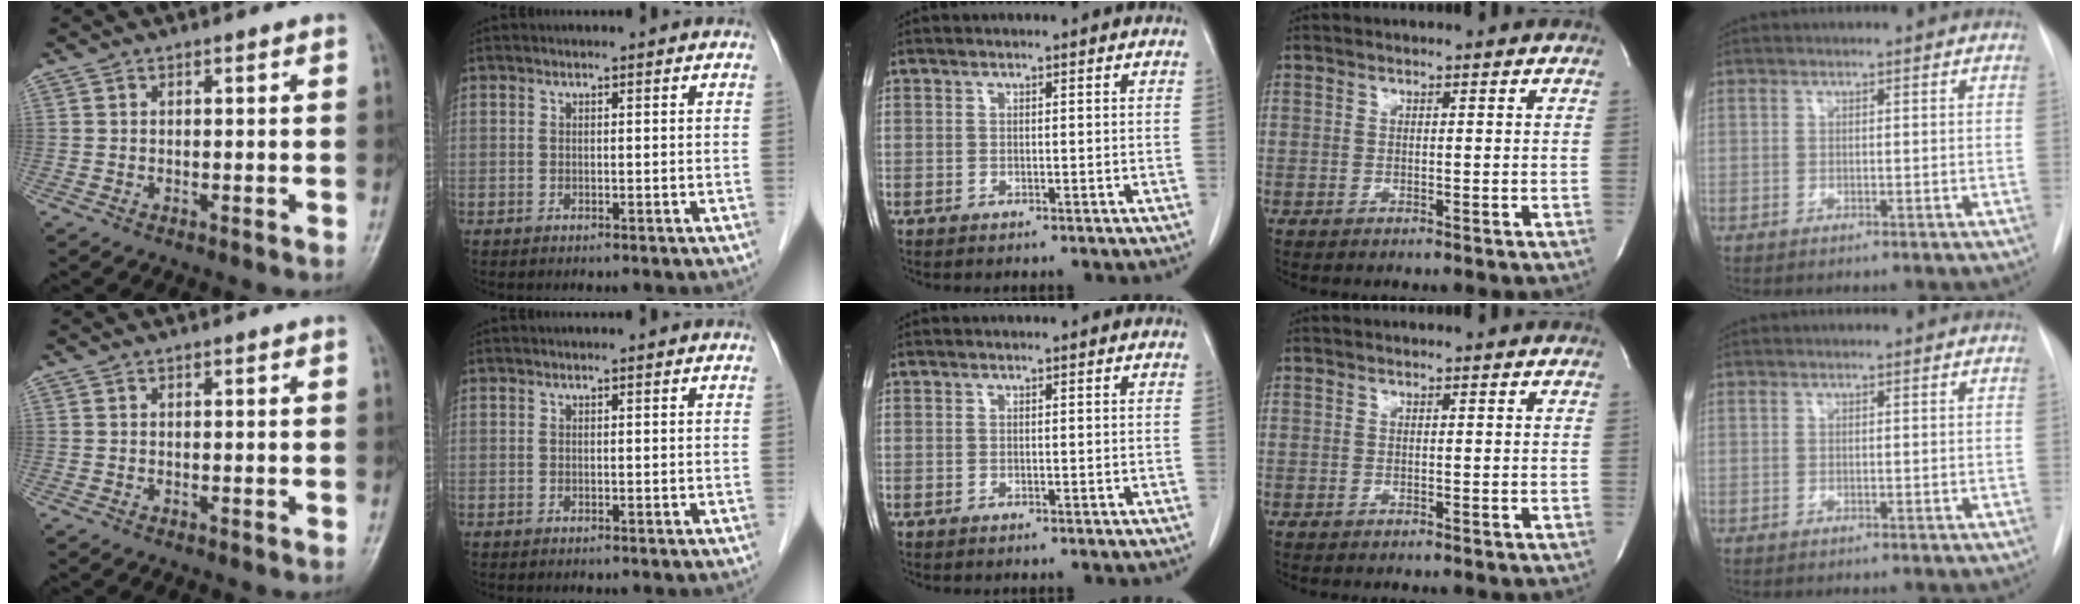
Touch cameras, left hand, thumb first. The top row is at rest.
{}